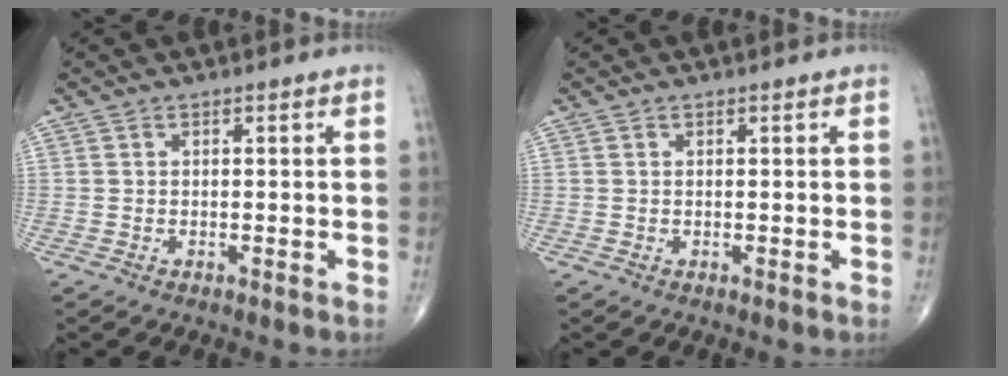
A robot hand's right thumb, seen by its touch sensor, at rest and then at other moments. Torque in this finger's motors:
{"motor_torque": [0.07, -0.03, -0.23, 0.08, -0.01]}